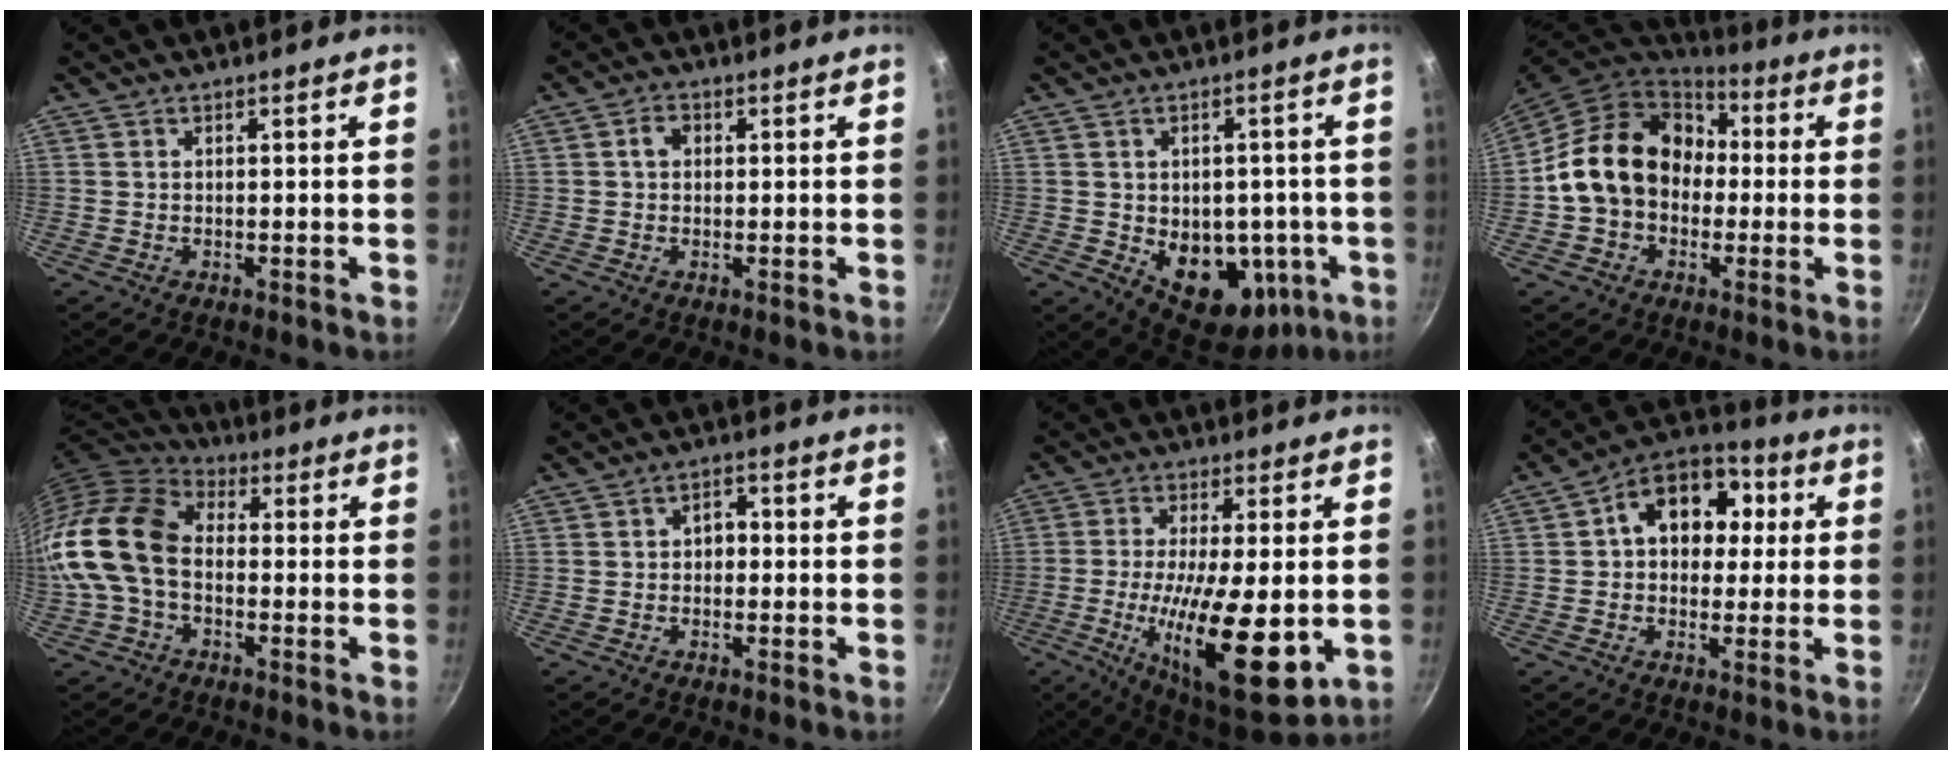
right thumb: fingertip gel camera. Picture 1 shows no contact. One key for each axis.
{"total": 2.5, "fx": 0.4, "fy": 2.0, "fz": 1.5, "tx": -0.017, "ty": 0.006, "tz": 0.004}
{"total": 15.8, "fx": -3.2, "fy": 11.0, "fz": 10.9, "tx": -0.102, "ty": 0.002, "tz": -0.020}
{"total": 18.1, "fx": 0.3, "fy": 14.5, "fz": 10.8, "tx": -0.155, "ty": 0.047, "tz": -0.003}
{"total": 16.1, "fx": -1.9, "fy": 11.1, "fz": 11.4, "tx": -0.210, "ty": 0.037, "tz": -0.056}
{"total": 2.8, "fx": -0.3, "fy": 2.2, "fz": 1.7, "tx": -0.006, "ty": 0.010, "tz": -0.008}
{"total": 18.9, "fx": -3.5, "fy": 5.6, "fz": 17.7, "tx": -0.298, "ty": -0.008, "tz": -0.056}
{"total": 13.8, "fx": 2.6, "fy": 10.4, "fz": 8.7, "tx": -0.083, "ty": 0.024, "tz": 0.021}